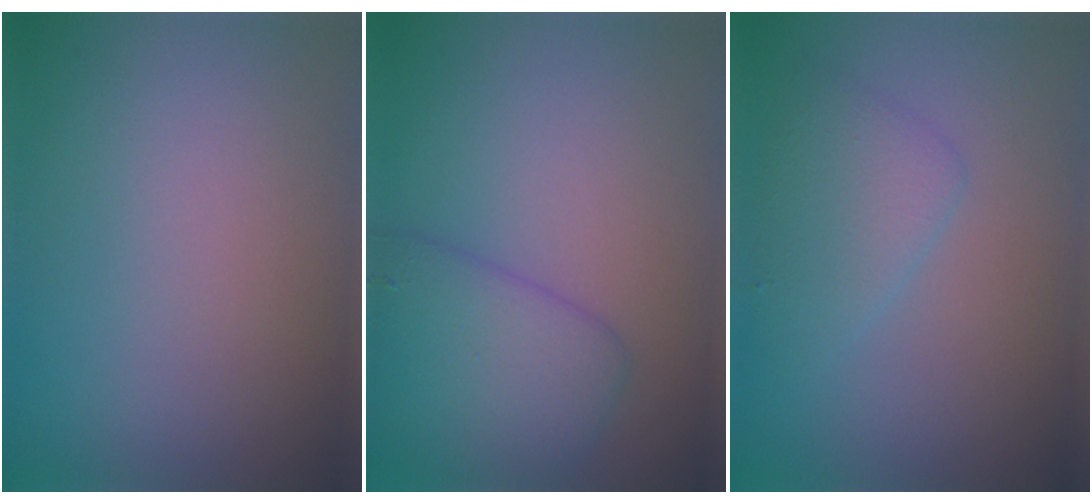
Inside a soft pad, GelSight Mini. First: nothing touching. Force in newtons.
{"total": 4.2, "press": 4.2, "slide": 0.2}
{"total": 2.6, "press": 2.6, "slide": 0.1}